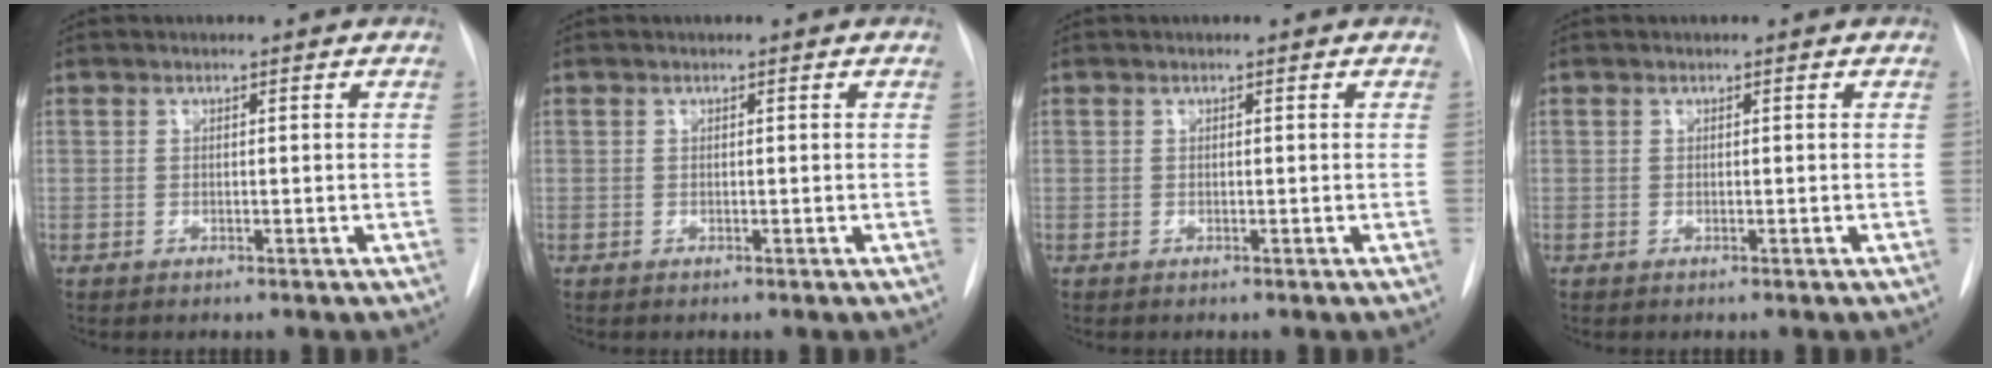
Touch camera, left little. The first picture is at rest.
{"total": 0.0}
{"total": 0.0}
{"total": 0.0}